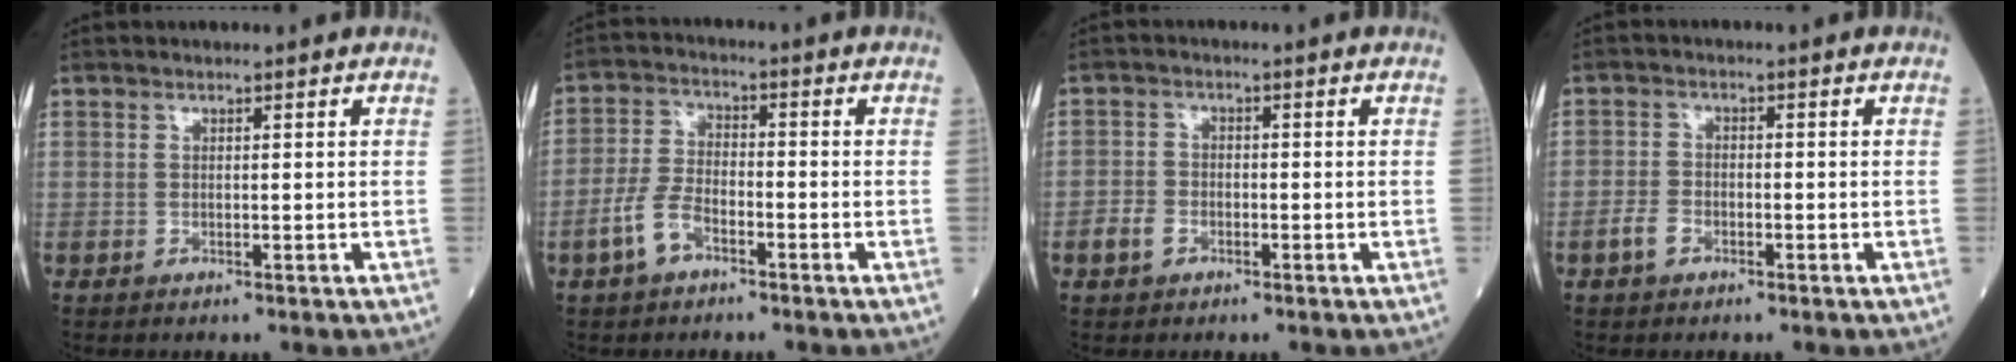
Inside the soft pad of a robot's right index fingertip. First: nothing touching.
{"total": 5.5, "force": [-3.0, 2.6, 3.8], "torque": [-0.087, 0.006, -0.061]}
{"total": 2.6, "force": [-1.3, 1.9, 1.3], "torque": [-0.024, 0.005, -0.022]}
{"total": 2.6, "force": [-1.4, 1.6, 1.4], "torque": [-0.031, 0.004, -0.026]}